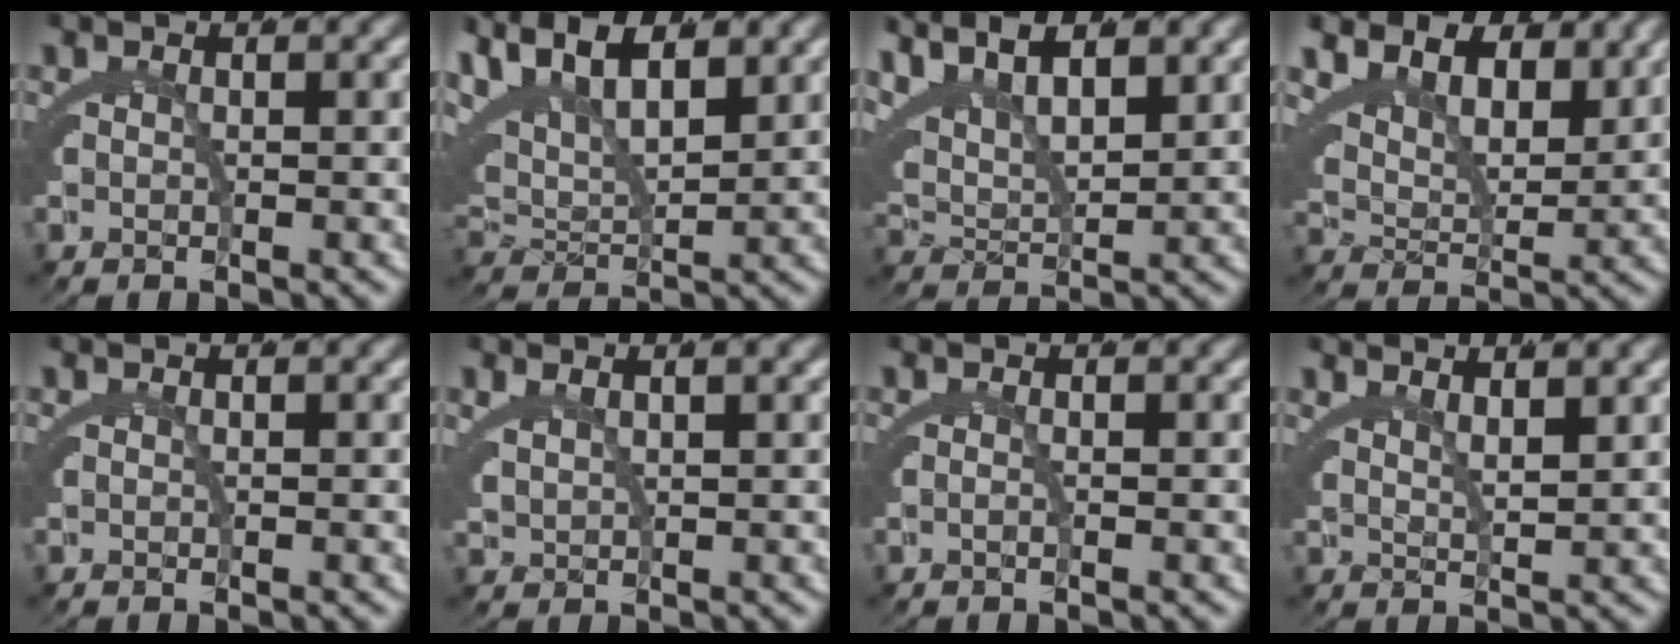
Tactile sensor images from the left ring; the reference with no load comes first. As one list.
[{"total": 9.7, "force": [4.3, 6.3, 6.1], "torque": [-0.140, 0.010, 0.062]}, {"total": 9.3, "force": [4.3, 6.2, 5.4], "torque": [-0.121, 0.016, 0.057]}, {"total": 8.1, "force": [3.9, 5.5, 4.6], "torque": [-0.098, -0.007, 0.060]}, {"total": 0.0}, {"total": 1.4, "force": [1.2, -0.2, 0.6], "torque": [-0.014, -0.005, 0.033]}, {"total": 0.6, "force": [-0.3, 0.0, 0.5], "torque": [-0.012, -0.001, -0.008]}, {"total": 3.0, "force": [2.6, -0.1, 1.4], "torque": [-0.018, 0.000, 0.047]}]